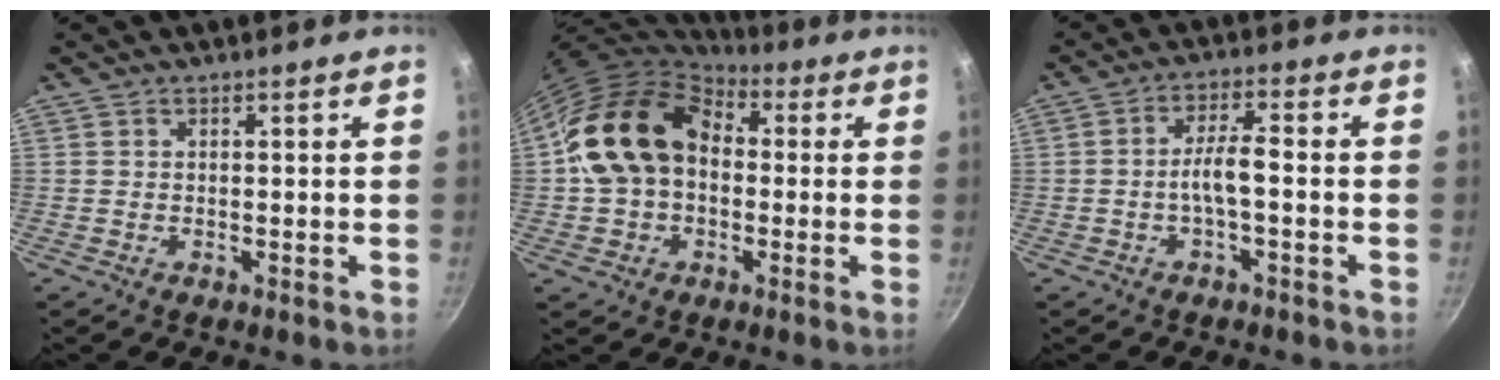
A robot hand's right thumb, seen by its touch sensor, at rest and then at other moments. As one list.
[{"total": 16.5, "force": [1.5, 12.5, 10.8], "torque": [-0.168, 0.037, 0.016]}, {"total": 5.0, "force": [-1.4, 1.2, 4.7], "torque": [-0.094, 0.026, -0.030]}]